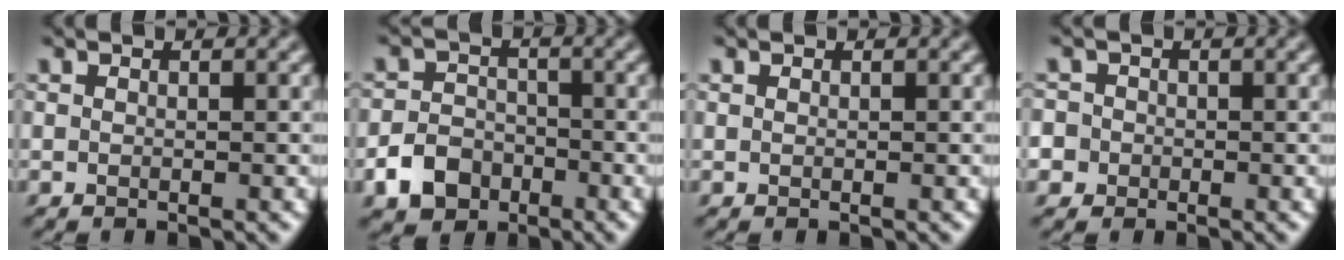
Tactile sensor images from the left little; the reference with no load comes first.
{"total": 4.1, "force": [-2.4, 3.0, 1.5], "torque": [-0.030, 0.000, -0.048]}
{"total": 0.0}
{"total": 4.3, "force": [-0.8, 4.1, 1.1], "torque": [-0.019, 0.018, -0.040]}